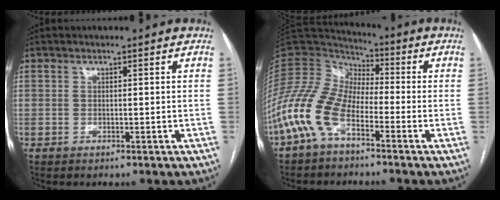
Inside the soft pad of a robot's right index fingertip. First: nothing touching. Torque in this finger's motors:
{"motor_torque": [1.62, -0.52, 1.05, 0.15]}